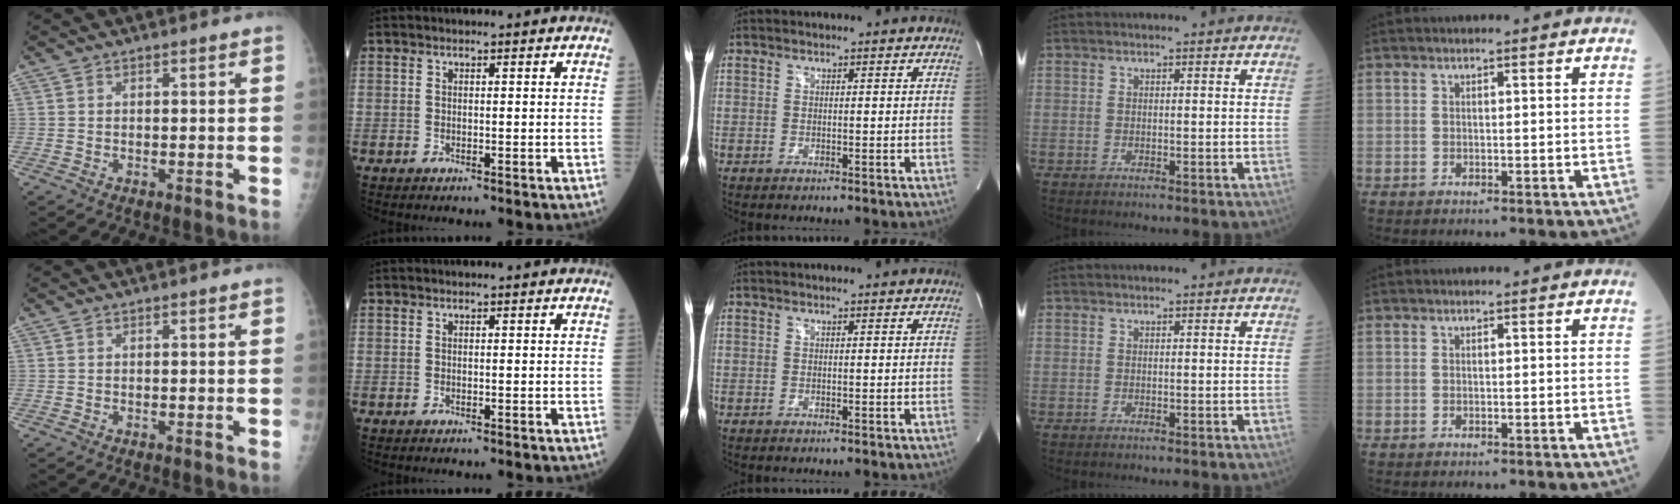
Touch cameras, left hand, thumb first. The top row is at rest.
{}